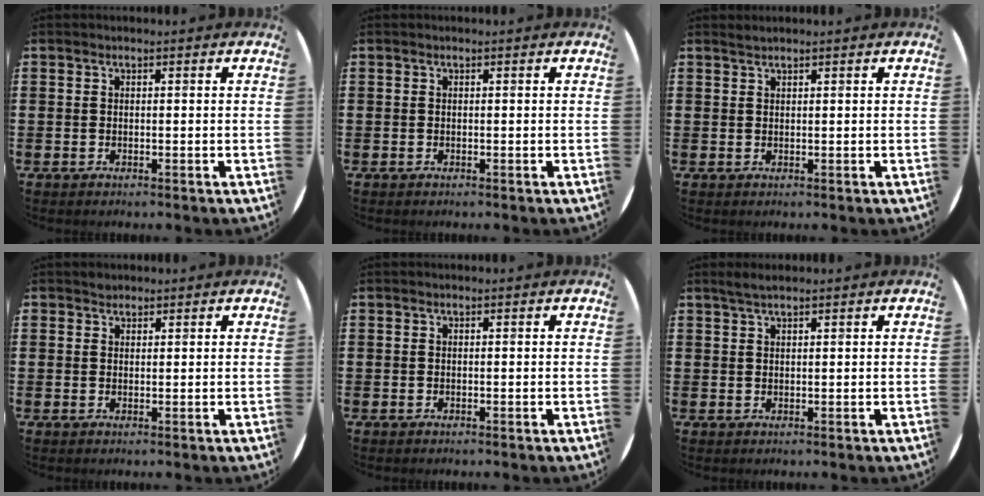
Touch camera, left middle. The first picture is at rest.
{"total": 0.0}
{"total": 0.7, "force": [0.7, -0.1, 0.1], "torque": [-0.001, -0.001, 0.013]}
{"total": 1.0, "force": [0.9, 0.4, -0.1], "torque": [0.000, 0.002, 0.018]}
{"total": 0.0}
{"total": 1.5, "force": [1.3, 0.1, 0.8], "torque": [-0.018, 0.002, 0.023]}